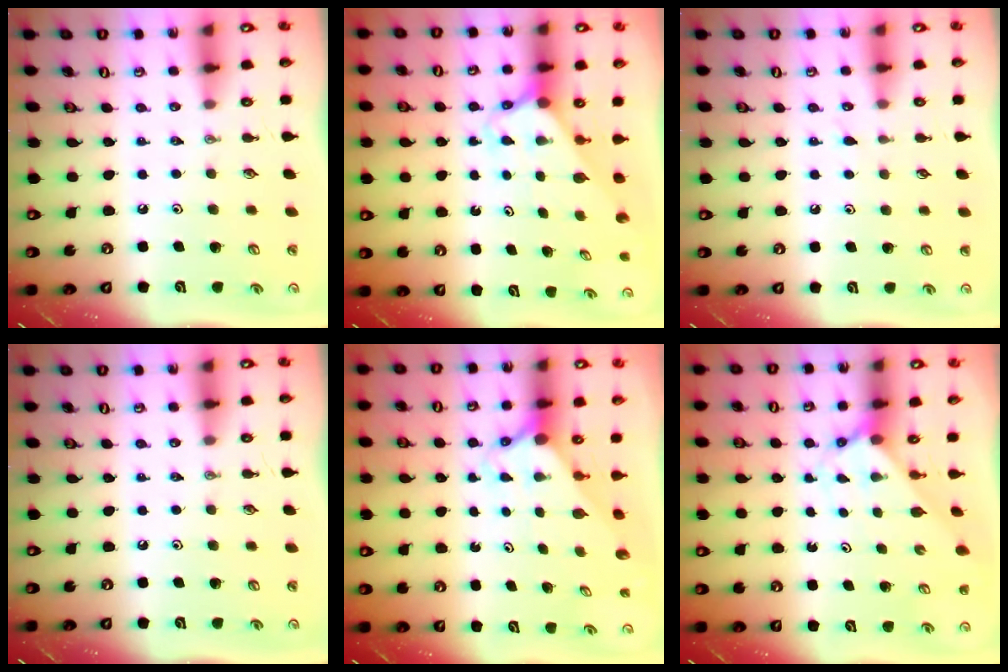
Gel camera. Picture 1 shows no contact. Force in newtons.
{"total": 2.4, "press": 2.4, "slide": 0.2}
{"total": 4.7, "press": 4.6, "slide": 0.5}
{"total": 0.0}
{"total": 2.2, "press": 2.2, "slide": 0.2}
{"total": 2.7, "press": 2.7, "slide": 0.2}